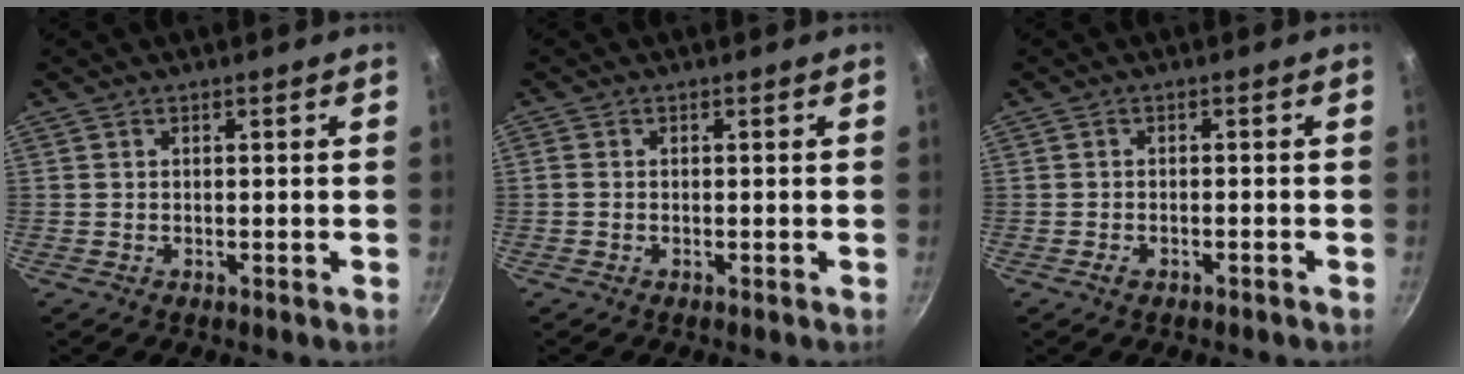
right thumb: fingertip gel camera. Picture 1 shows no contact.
{"total": 0.8, "force": [-0.1, 0.6, 0.5], "torque": [-0.012, 0.002, -0.003]}
{"total": 1.2, "force": [-0.9, 0.4, 0.7], "torque": [-0.019, 0.010, -0.016]}